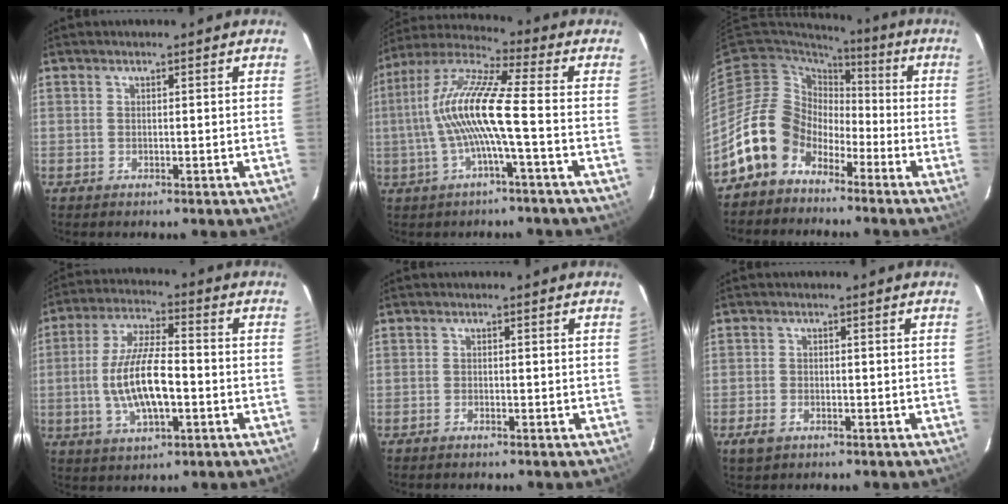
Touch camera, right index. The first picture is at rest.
{"total": 13.1, "force": [-1.9, 0.5, 13.0], "torque": [-0.250, 0.008, -0.035]}
{"total": 13.0, "force": [-7.4, 9.9, 4.0], "torque": [-0.090, 0.025, -0.136]}
{"total": 12.8, "force": [-2.4, 4.5, 11.8], "torque": [-0.237, 0.001, -0.037]}
{"total": 0.8, "force": [-0.8, 0.2, 0.2], "torque": [-0.010, 0.001, -0.018]}
{"total": 3.3, "force": [-2.0, 2.0, 1.7], "torque": [-0.041, -0.004, -0.035]}